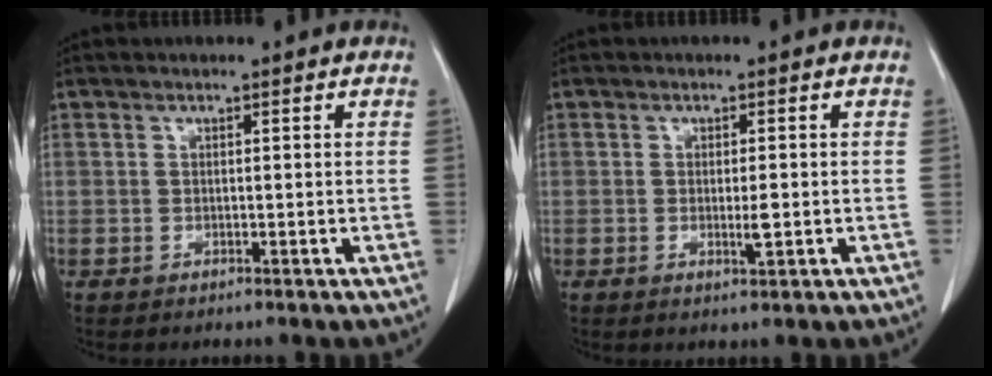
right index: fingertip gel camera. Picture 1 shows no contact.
{"total": 2.2, "force": [-0.4, 0.3, 2.1], "torque": [-0.036, -0.002, -0.004]}